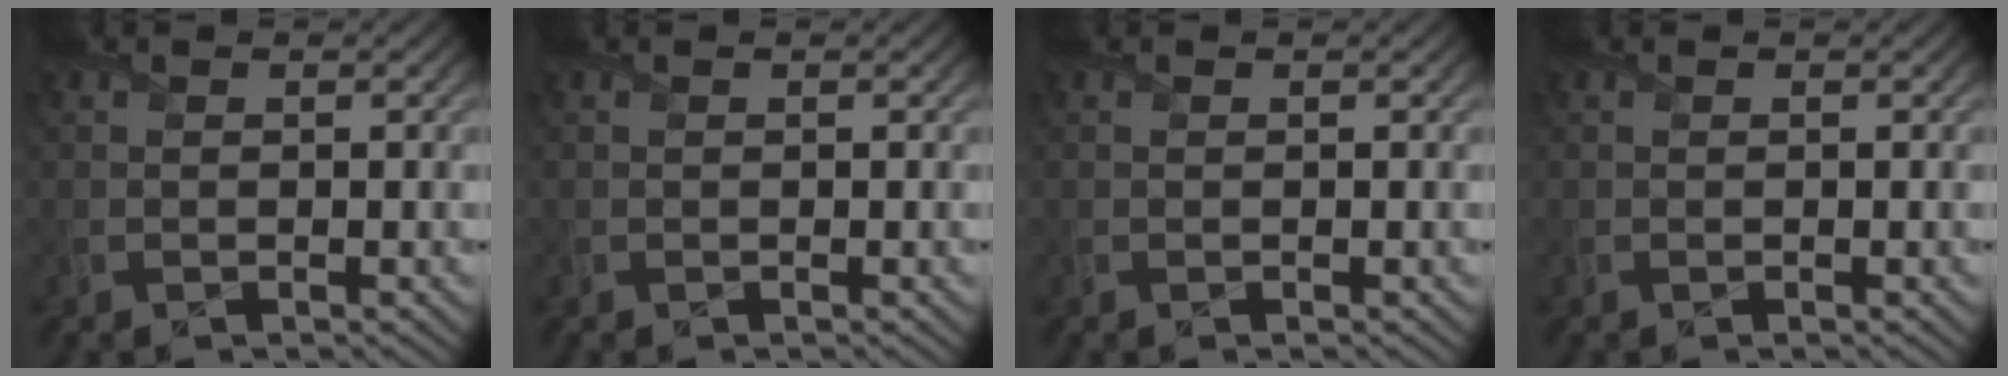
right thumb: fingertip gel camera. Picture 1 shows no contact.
{"total": 0.0}
{"total": 0.0}
{"total": 0.0}